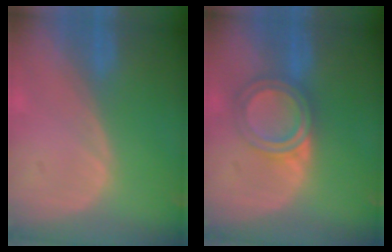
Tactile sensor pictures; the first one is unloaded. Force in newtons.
{"total": 5.2, "press": 5.2, "slide": 0.1}